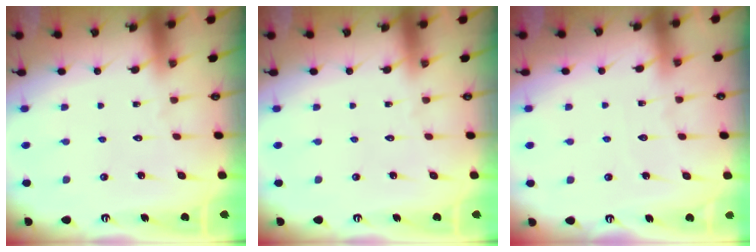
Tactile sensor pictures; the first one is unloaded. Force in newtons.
{"total": 0.0}
{"total": 4.5, "press": 4.5, "slide": 0.5}